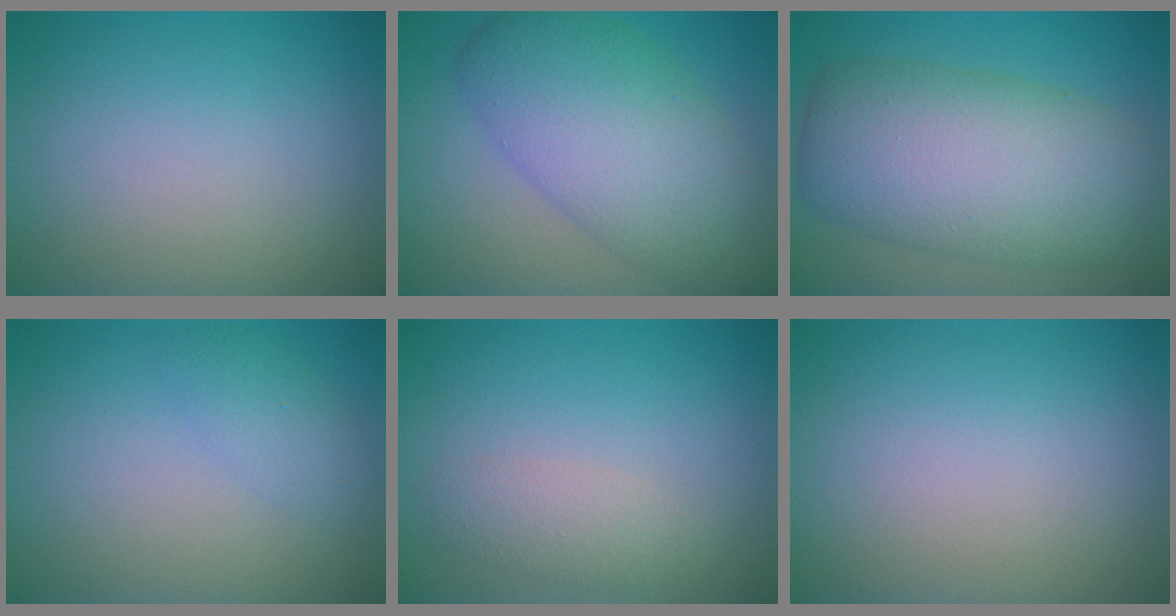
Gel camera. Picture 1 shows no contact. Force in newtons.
{"total": 9.3, "press": 9.3, "slide": 0.1}
{"total": 10.6, "press": 10.6, "slide": 0.3}
{"total": 1.7, "press": 1.7, "slide": 0.0}
{"total": 2.1, "press": 2.0, "slide": 0.1}
{"total": 0.0}